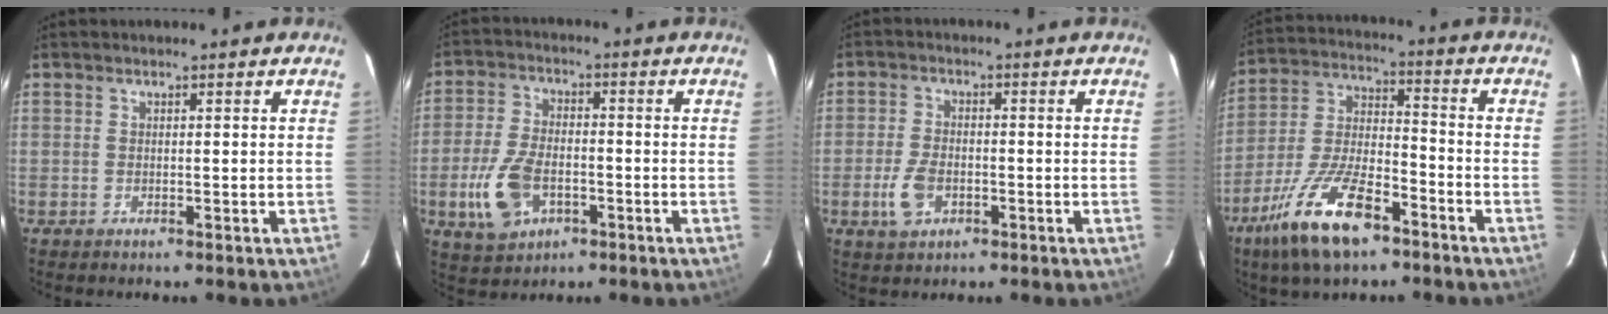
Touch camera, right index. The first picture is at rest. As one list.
[{"total": 11.0, "force": [-4.0, 6.6, 7.8], "torque": [-0.177, -0.003, -0.067]}, {"total": 6.0, "force": [-2.4, 3.7, 4.2], "torque": [-0.098, -0.005, -0.041]}, {"total": 16.5, "force": [-10.2, 6.1, 11.5], "torque": [-0.243, -0.017, -0.186]}]